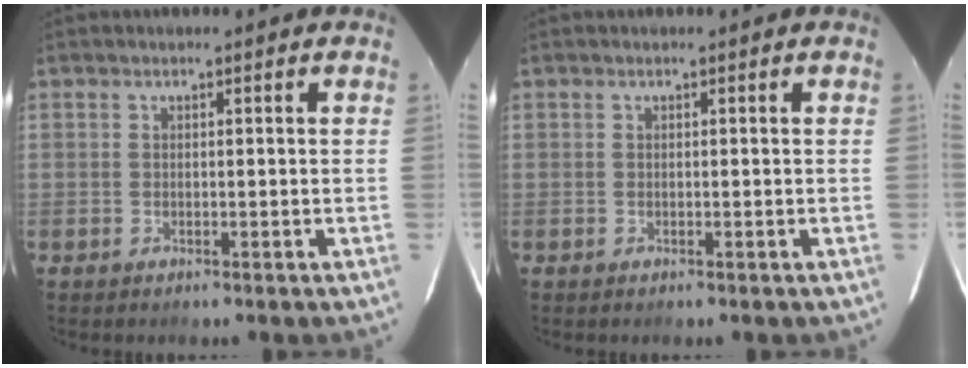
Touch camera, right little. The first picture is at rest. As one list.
[{"total": 0.0}]